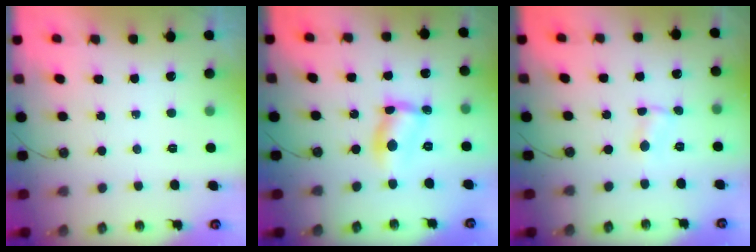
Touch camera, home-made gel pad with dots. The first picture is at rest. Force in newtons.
{"total": 6.7, "press": 6.7, "slide": 0.3}
{"total": 0.8, "press": 0.8, "slide": 0.1}